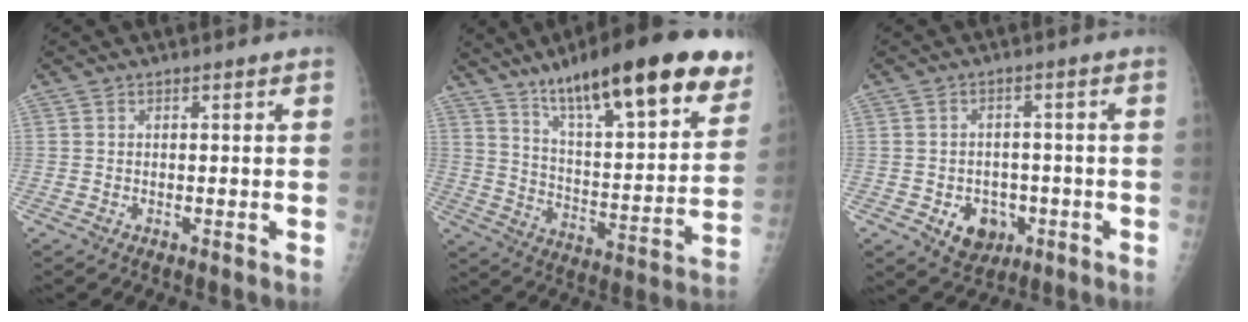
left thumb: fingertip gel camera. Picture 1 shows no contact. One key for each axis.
{"total": 27.3, "fx": 17.6, "fy": 6.7, "fz": 19.7, "tx": -0.265, "ty": -0.051, "tz": 0.278}
{"total": 6.8, "fx": -2.4, "fy": 5.4, "fz": 3.4, "tx": -0.022, "ty": 0.014, "tz": -0.027}